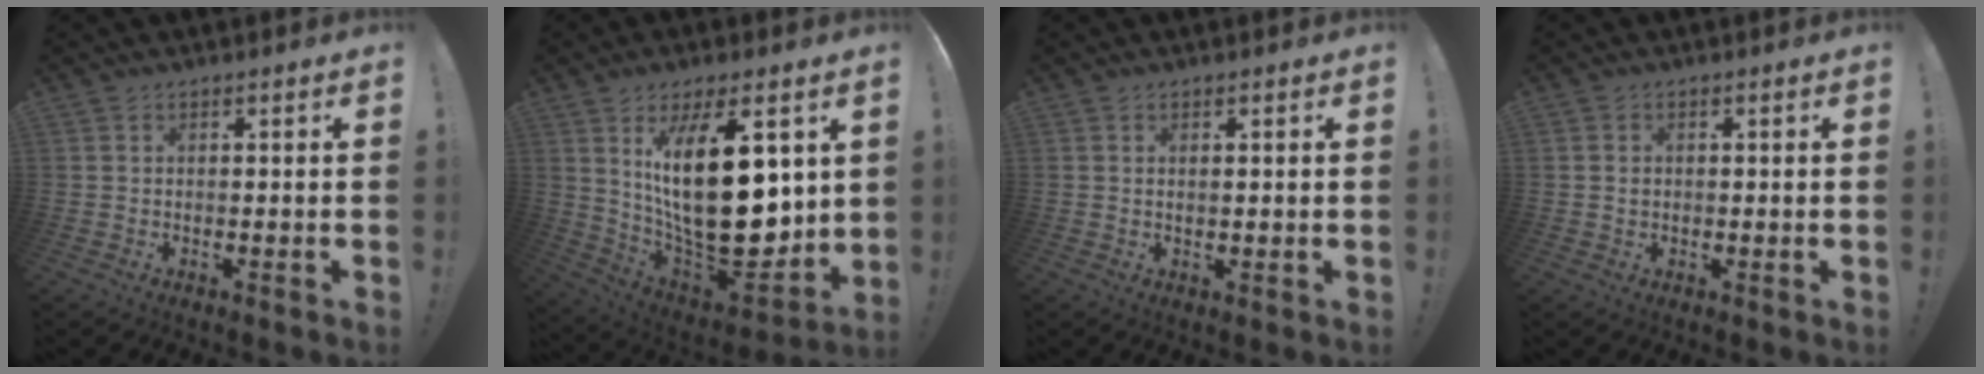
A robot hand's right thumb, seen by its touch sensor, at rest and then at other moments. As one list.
[{"total": 26.7, "force": [5.9, 11.2, 23.5], "torque": [-0.424, -0.051, 0.103]}, {"total": 1.2, "force": [0.4, 0.3, 1.0], "torque": [-0.015, -0.001, 0.007]}, {"total": 1.1, "force": [0.0, 1.0, 0.3], "torque": [-0.001, 0.001, -0.001]}]